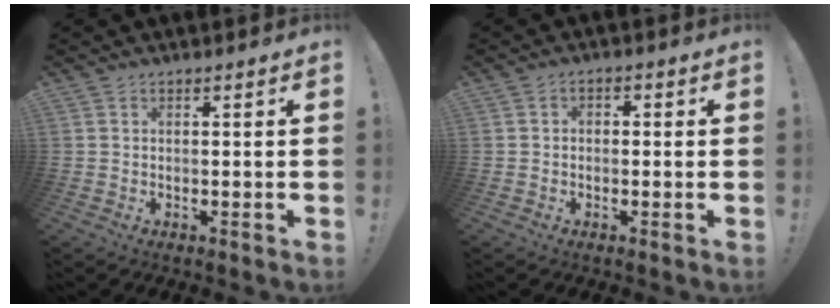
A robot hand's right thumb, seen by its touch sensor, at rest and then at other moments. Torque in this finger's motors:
{"motor_torque": [-0.25, 0.16, -0.18, 0.16, -0.06]}